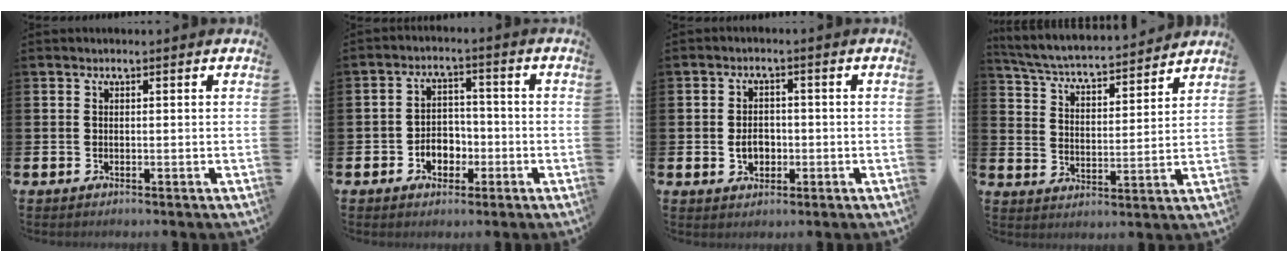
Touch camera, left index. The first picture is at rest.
{"total": 3.8, "force": [-1.7, 3.0, 1.6], "torque": [-0.029, 0.003, -0.039]}
{"total": 3.1, "force": [-0.6, 2.4, 1.9], "torque": [-0.024, -0.001, -0.018]}
{"total": 5.1, "force": [4.9, 0.5, 1.1], "torque": [-0.048, -0.045, 0.079]}